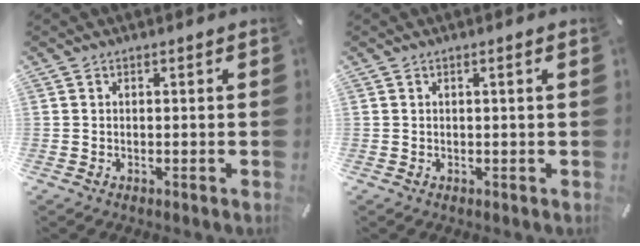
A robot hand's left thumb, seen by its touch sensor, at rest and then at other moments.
{"total": 1.0, "force": [0.3, 0.0, 1.0], "torque": [-0.016, -0.001, 0.004]}